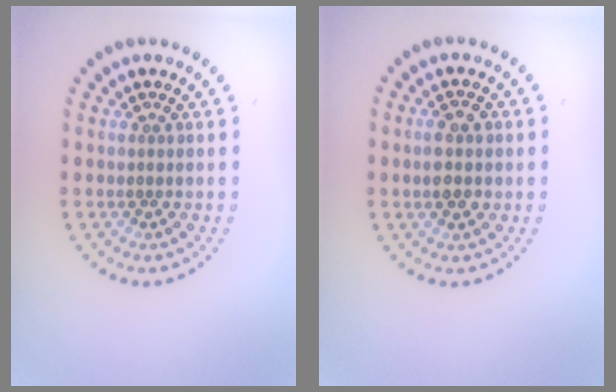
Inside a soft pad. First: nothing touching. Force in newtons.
{"total": 3.1, "press": 3.1, "slide": 0.2}